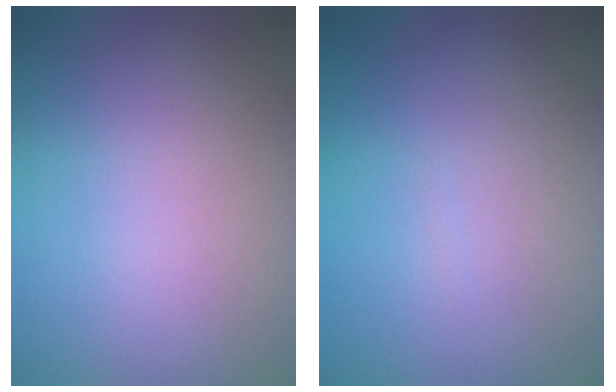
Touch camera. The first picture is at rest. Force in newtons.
{"total": 0.0}